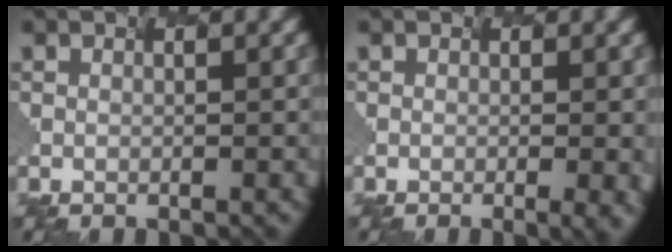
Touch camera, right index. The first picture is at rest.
{"total": 2.9, "force": [-0.9, 0.6, 2.7], "torque": [-0.027, -0.004, 0.013]}